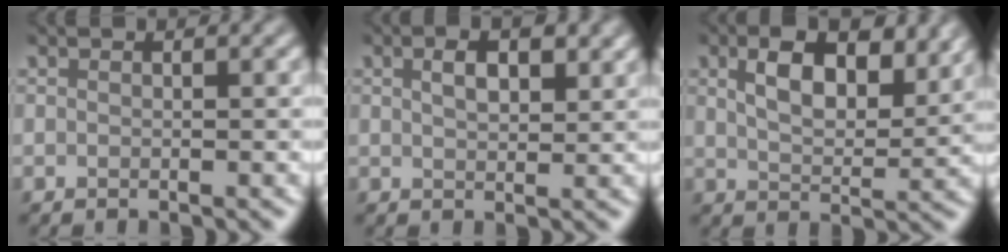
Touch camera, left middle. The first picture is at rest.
{"total": 3.0, "force": [1.3, 1.5, 2.3], "torque": [-0.040, 0.005, 0.024]}
{"total": 6.5, "force": [3.0, 3.3, 4.8], "torque": [-0.085, -0.001, 0.046]}